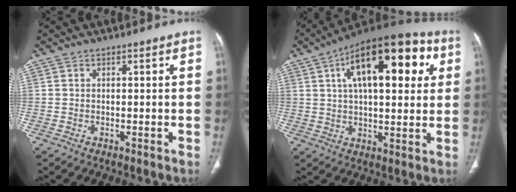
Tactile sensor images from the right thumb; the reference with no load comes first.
{"total": 22.8, "force": [7.5, 10.1, 19.0], "torque": [-0.266, 0.015, 0.108]}